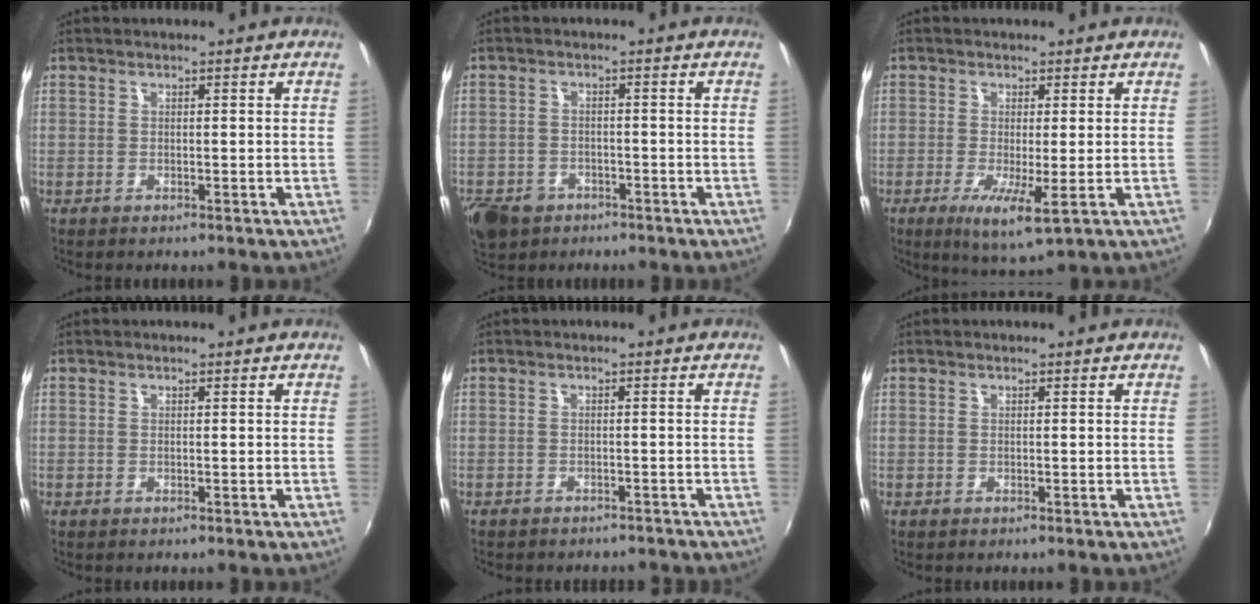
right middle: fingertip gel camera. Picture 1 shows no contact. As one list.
[{"total": 9.1, "force": [-5.2, 6.4, 3.8], "torque": [-0.112, -0.011, -0.084]}, {"total": 6.0, "force": [-1.6, 1.0, 5.7], "torque": [-0.113, -0.022, -0.027]}, {"total": 0.0}, {"total": 6.5, "force": [-5.8, 2.0, 1.9], "torque": [-0.046, -0.012, -0.075]}, {"total": 0.0}]